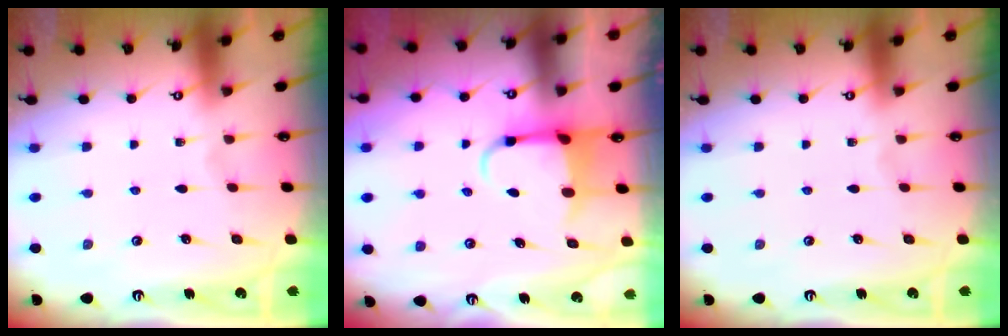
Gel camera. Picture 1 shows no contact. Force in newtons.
{"total": 3.9, "press": 3.7, "slide": 1.1}
{"total": 0.0}